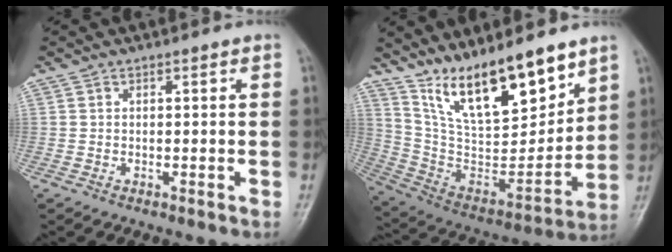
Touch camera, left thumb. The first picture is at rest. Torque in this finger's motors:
{"motor_torque": [3.48, 1.00, 1.34, -1.42, 0.45]}